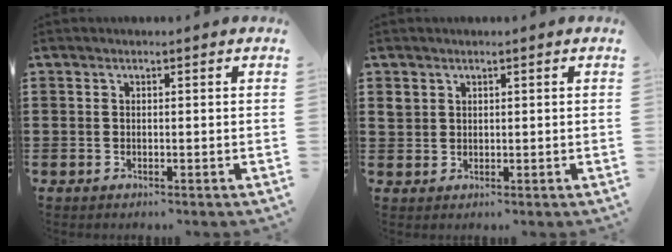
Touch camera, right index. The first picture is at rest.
{"total": 1.8, "force": [1.1, 1.3, 0.3], "torque": [-0.011, 0.006, 0.023]}